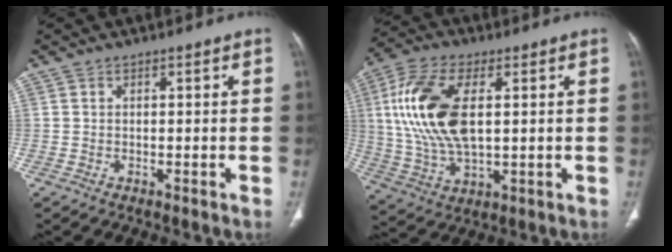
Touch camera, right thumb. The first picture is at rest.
{"total": 17.2, "force": [3.0, 8.6, 14.6], "torque": [-0.306, -0.001, 0.060]}